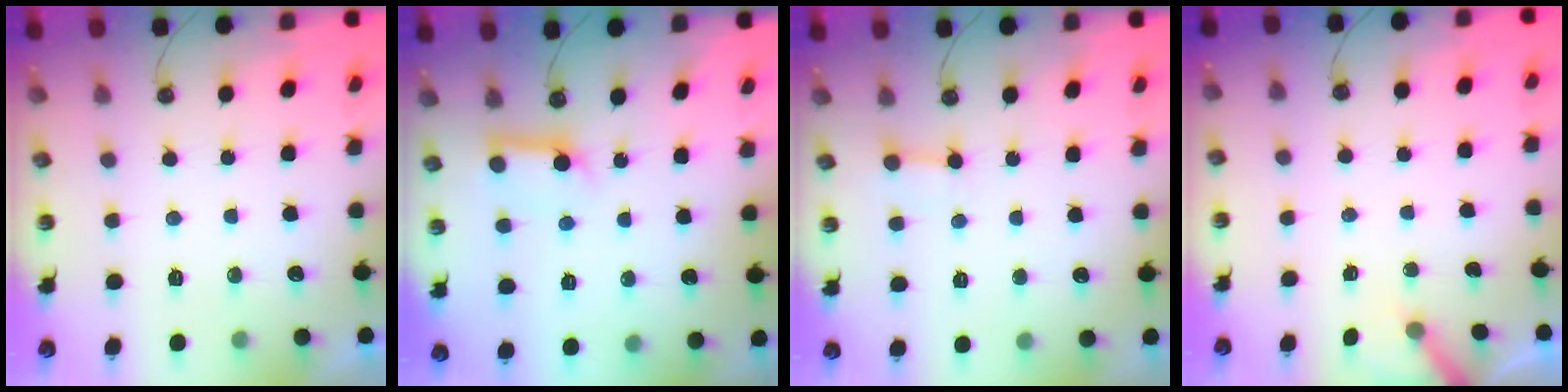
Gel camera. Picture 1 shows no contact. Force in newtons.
{"total": 8.5, "press": 8.5, "slide": 0.8}
{"total": 2.4, "press": 2.4, "slide": 0.2}
{"total": 2.5, "press": 2.5, "slide": 0.3}